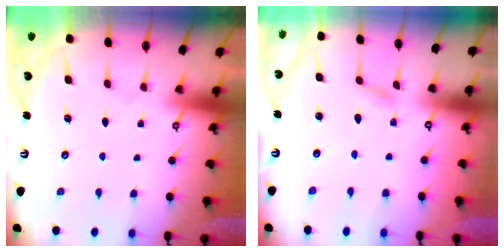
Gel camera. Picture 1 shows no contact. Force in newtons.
{"total": 1.6, "press": 1.6, "slide": 0.2}